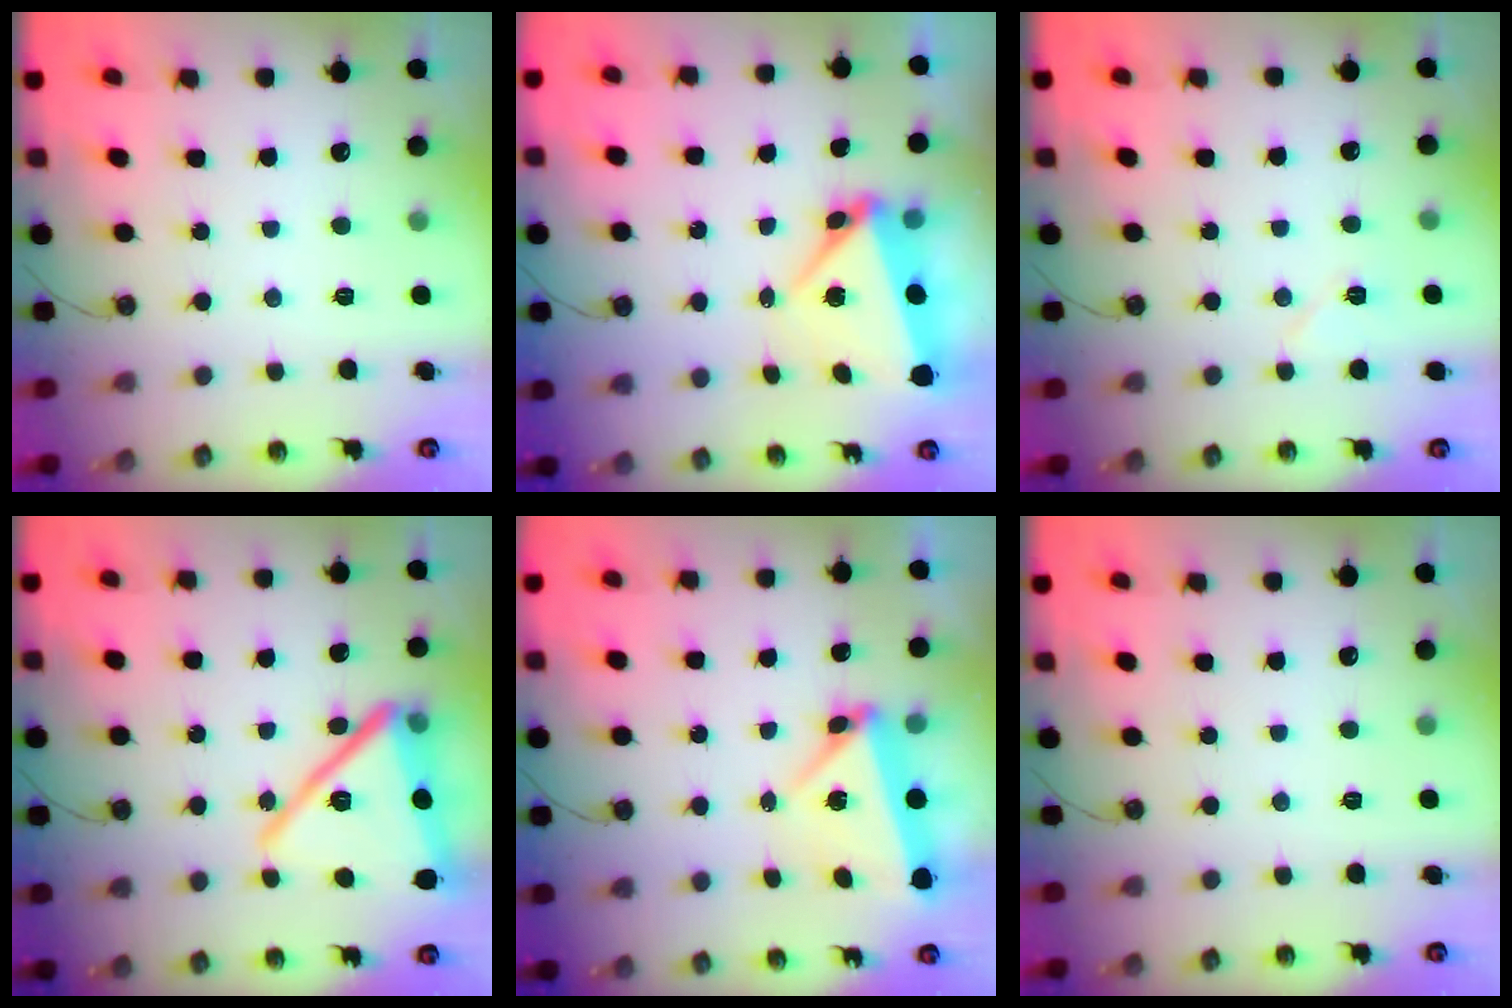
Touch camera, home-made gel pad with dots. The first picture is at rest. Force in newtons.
{"total": 6.8, "press": 6.5, "slide": 2.2}
{"total": 5.9, "press": 5.9, "slide": 0.9}
{"total": 20.5, "press": 19.7, "slide": 5.4}
{"total": 5.5, "press": 5.1, "slide": 2.0}
{"total": 0.0}